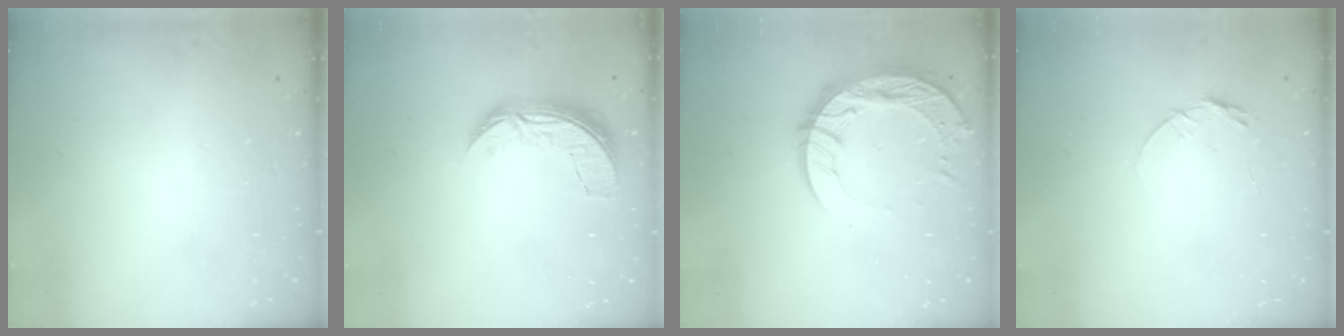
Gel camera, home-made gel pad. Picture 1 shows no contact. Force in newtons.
{"total": 7.3, "press": 7.3, "slide": 0.7}
{"total": 14.0, "press": 14.0, "slide": 1.3}
{"total": 5.7, "press": 5.7, "slide": 0.5}